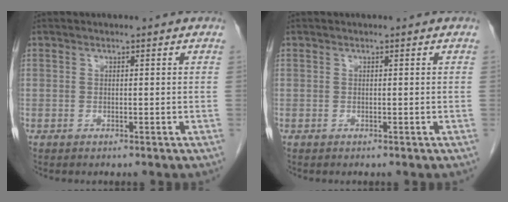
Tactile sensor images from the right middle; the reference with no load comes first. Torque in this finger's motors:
{"motor_torque": [-0.02, -0.01, 0.00, 0.01]}